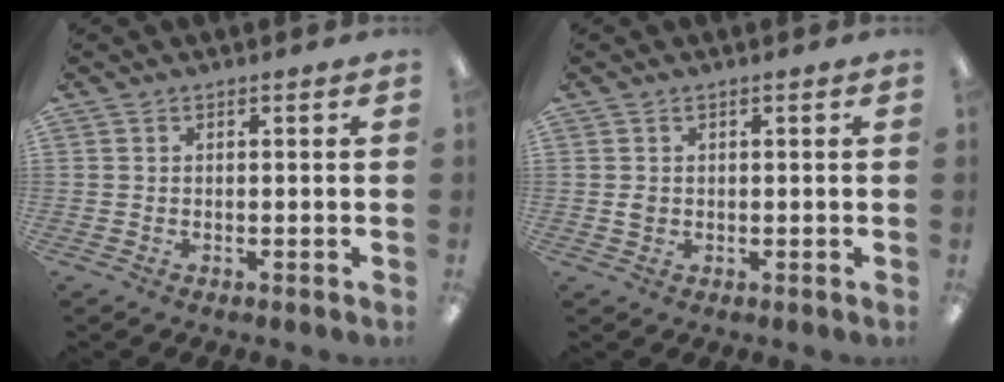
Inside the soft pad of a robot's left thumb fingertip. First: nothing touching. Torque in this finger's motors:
{"motor_torque": [0.09, 0.32, 0.42, -0.37, -0.02]}